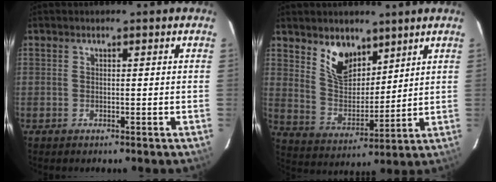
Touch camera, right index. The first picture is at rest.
{"total": 9.9, "force": [6.6, 5.4, 5.0], "torque": [-0.088, 0.002, 0.131]}